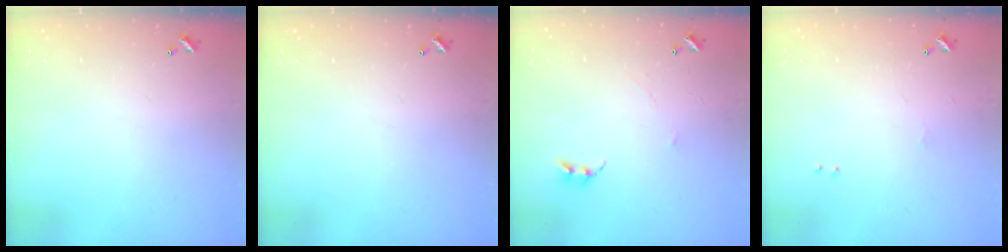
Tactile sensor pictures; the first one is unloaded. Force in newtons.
{"total": 0.0}
{"total": 0.9, "press": 0.8, "slide": 0.5}
{"total": 1.8, "press": 1.8, "slide": 0.6}